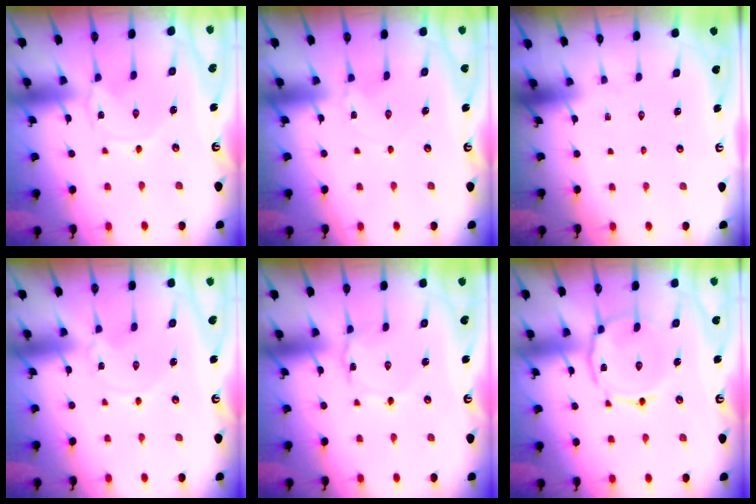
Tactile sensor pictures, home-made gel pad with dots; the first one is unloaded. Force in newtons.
{"total": 2.3, "press": 2.3, "slide": 0.3}
{"total": 0.0}
{"total": 0.0}
{"total": 1.1, "press": 1.1, "slide": 0.1}
{"total": 8.7, "press": 8.7, "slide": 0.7}